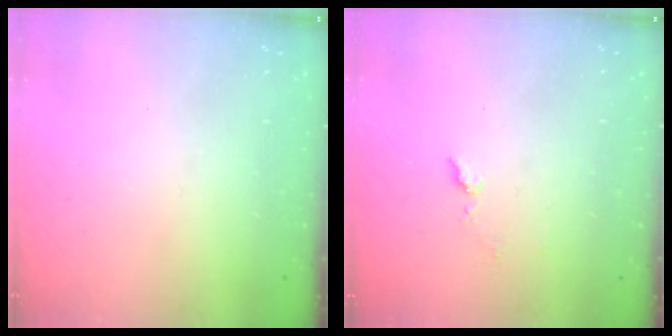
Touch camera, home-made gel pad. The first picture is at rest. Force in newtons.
{"total": 4.6, "press": 4.5, "slide": 0.5}